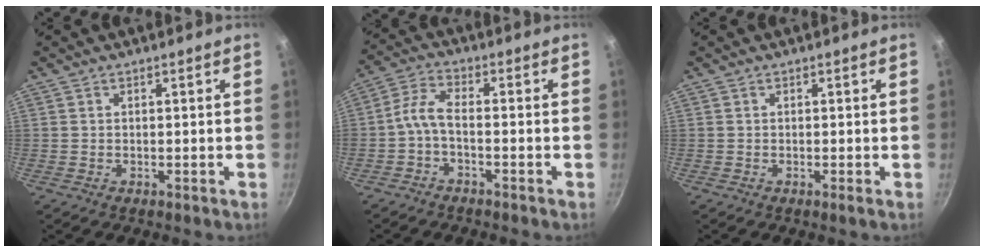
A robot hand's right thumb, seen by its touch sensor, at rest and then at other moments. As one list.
[{"total": 4.8, "force": [-2.1, 1.6, 4.1], "torque": [-0.100, 0.029, -0.051]}, {"total": 0.0}]